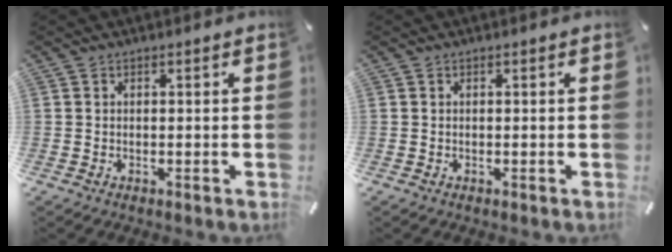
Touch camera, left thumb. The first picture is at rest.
{"total": 0.0}